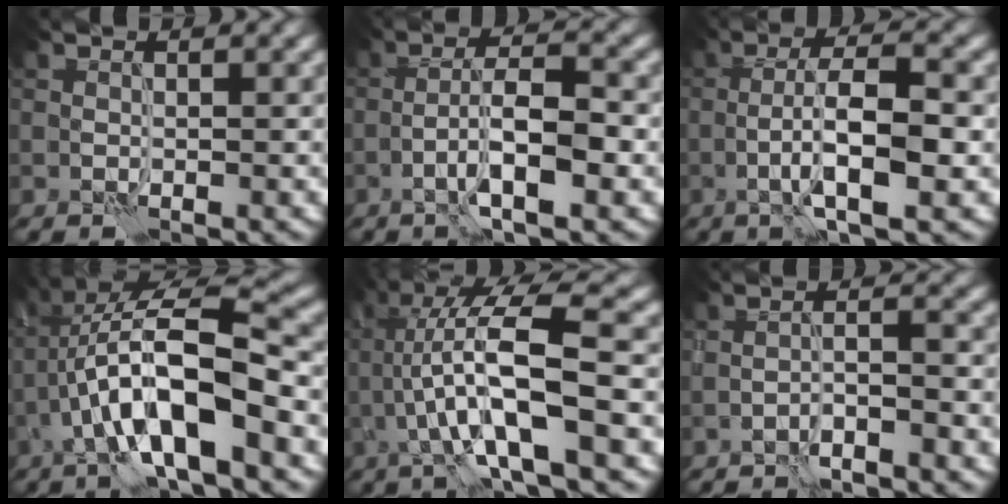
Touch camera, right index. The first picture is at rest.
{"total": 5.4, "force": [-2.0, 1.2, 4.8], "torque": [-0.089, 0.012, -0.039]}
{"total": 6.4, "force": [-1.6, 1.4, 6.0], "torque": [-0.106, 0.011, -0.032]}
{"total": 10.5, "force": [-3.0, 3.1, 9.6], "torque": [-0.178, 0.020, -0.055]}
{"total": 10.3, "force": [-1.0, 2.3, 10.0], "torque": [-0.186, 0.025, -0.019]}
{"total": 2.3, "force": [-1.9, 0.1, 1.2], "torque": [-0.020, 0.010, -0.040]}